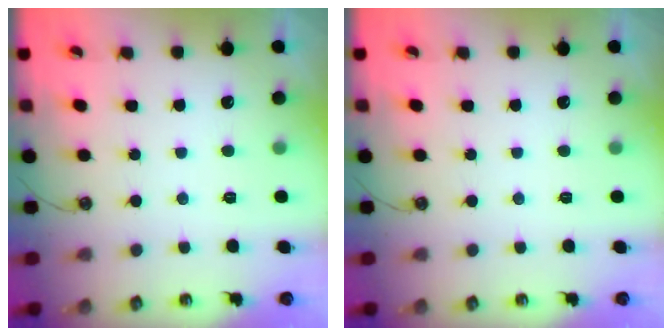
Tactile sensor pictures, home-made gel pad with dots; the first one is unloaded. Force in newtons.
{"total": 0.0}